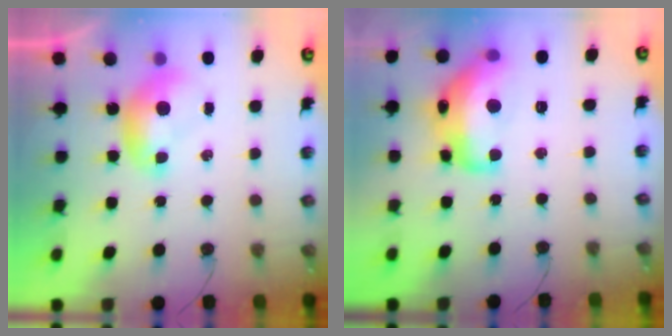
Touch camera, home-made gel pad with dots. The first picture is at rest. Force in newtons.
{"total": 11.0, "press": 10.9, "slide": 0.9}